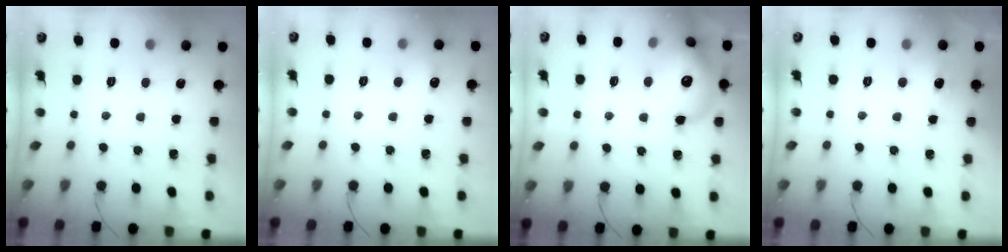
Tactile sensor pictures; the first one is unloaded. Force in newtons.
{"total": 5.2, "press": 5.1, "slide": 1.1}
{"total": 17.7, "press": 17.6, "slide": 2.0}
{"total": 4.3, "press": 3.9, "slide": 1.7}